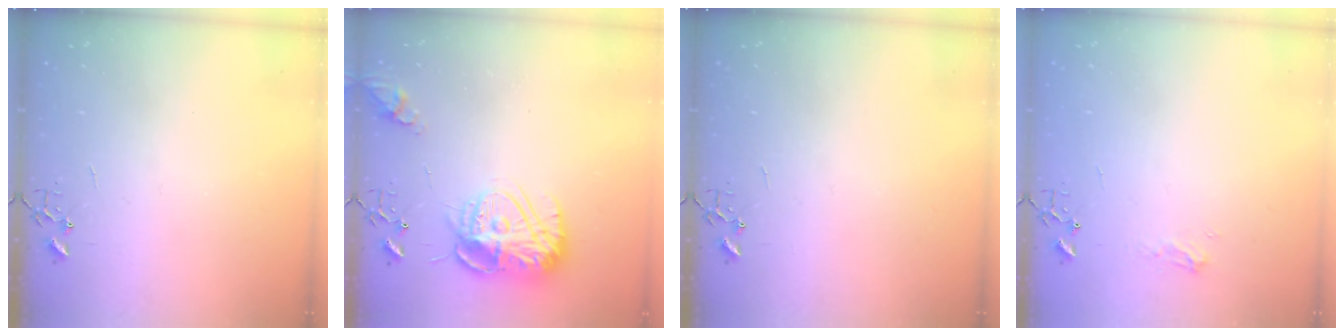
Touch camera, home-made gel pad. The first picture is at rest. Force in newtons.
{"total": 15.2, "press": 15.1, "slide": 1.2}
{"total": 0.0}
{"total": 6.0, "press": 6.0, "slide": 0.7}